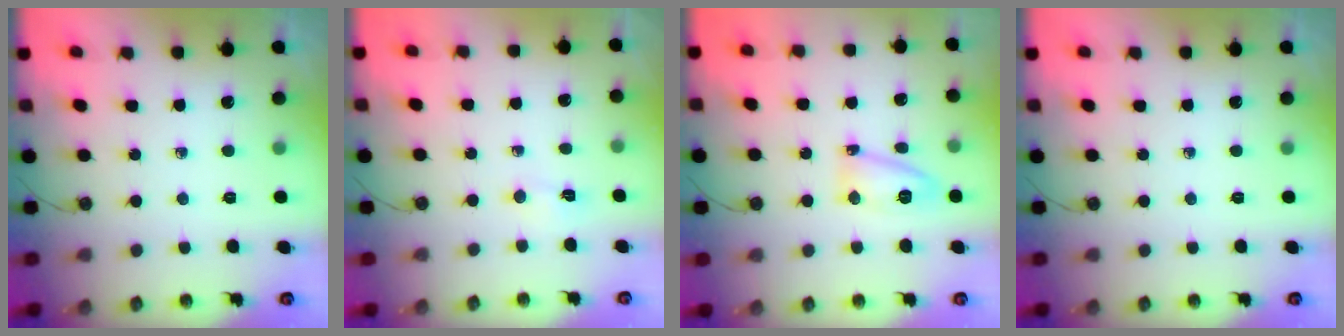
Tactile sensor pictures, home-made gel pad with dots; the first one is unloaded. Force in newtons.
{"total": 2.5, "press": 2.5, "slide": 0.5}
{"total": 8.5, "press": 8.4, "slide": 0.9}
{"total": 0.0}